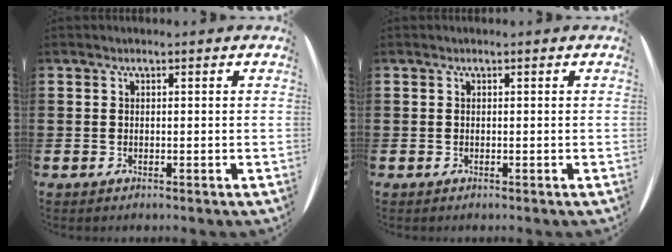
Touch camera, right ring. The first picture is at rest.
{"total": 0.0}